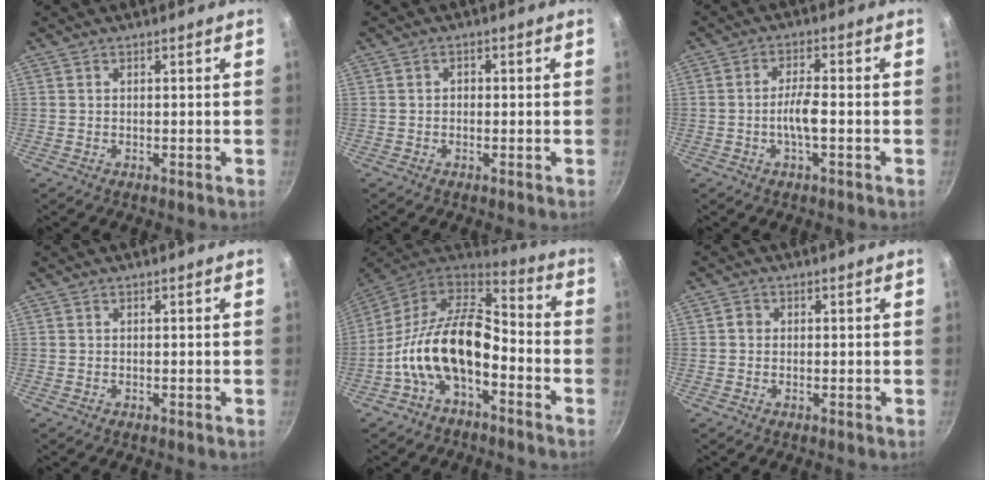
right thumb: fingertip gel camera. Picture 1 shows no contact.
{"total": 1.1, "force": [-0.2, 1.0, 0.5], "torque": [-0.008, 0.005, -0.004]}
{"total": 3.7, "force": [-0.6, 0.6, 3.6], "torque": [-0.072, 0.008, -0.013]}
{"total": 0.0}
{"total": 16.9, "force": [-4.8, 9.4, 13.2], "torque": [-0.226, 0.057, -0.103]}
{"total": 1.4, "force": [0.0, 1.3, 0.5], "torque": [-0.005, 0.006, -0.003]}